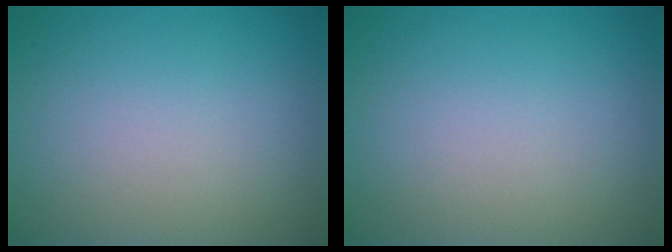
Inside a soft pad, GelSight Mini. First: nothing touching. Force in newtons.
{"total": 0.0}